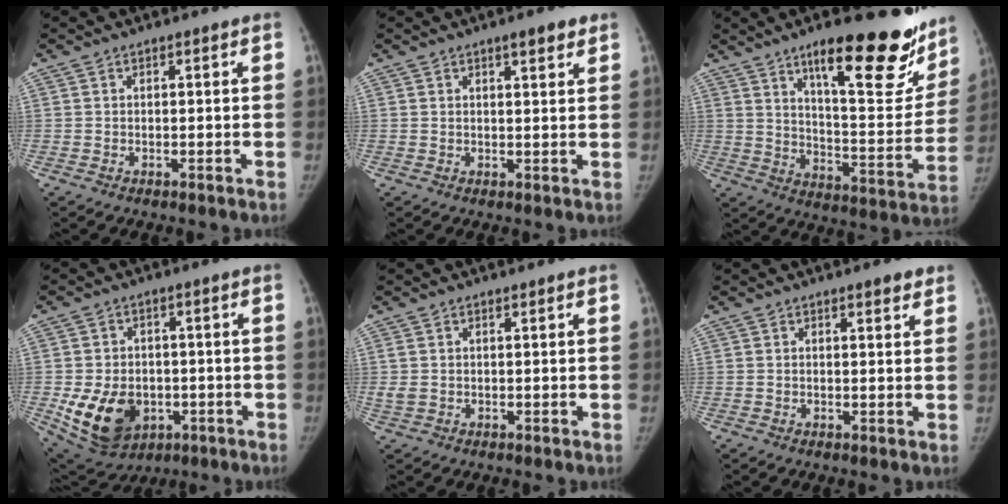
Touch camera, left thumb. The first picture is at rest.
{"total": 3.5, "force": [2.3, 0.9, 2.6], "torque": [-0.024, -0.011, 0.030]}
{"total": 24.3, "force": [15.7, 7.2, 17.1], "torque": [-0.183, -0.085, 0.232]}
{"total": 13.6, "force": [-3.5, 10.1, 8.3], "torque": [-0.127, 0.004, -0.034]}
{"total": 2.3, "force": [0.5, 1.5, 1.6], "torque": [-0.044, -0.002, 0.015]}
{"total": 2.2, "force": [1.6, 0.6, 1.5], "torque": [-0.008, -0.008, 0.019]}